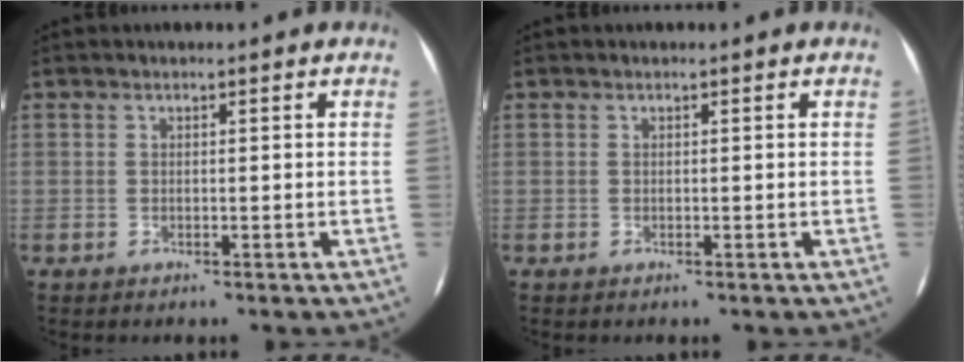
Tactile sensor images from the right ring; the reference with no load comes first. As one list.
[{"total": 0.0}]